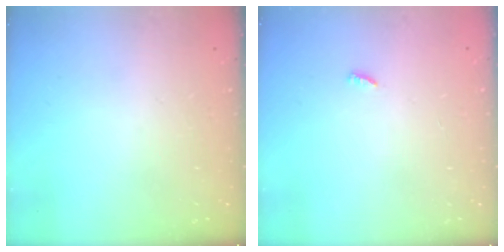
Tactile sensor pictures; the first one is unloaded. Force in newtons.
{"total": 1.9, "press": 1.9, "slide": 0.3}